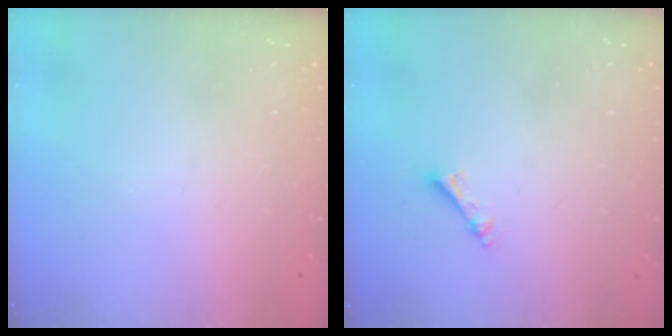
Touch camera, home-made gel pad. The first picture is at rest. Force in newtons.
{"total": 2.5, "press": 2.5, "slide": 0.4}